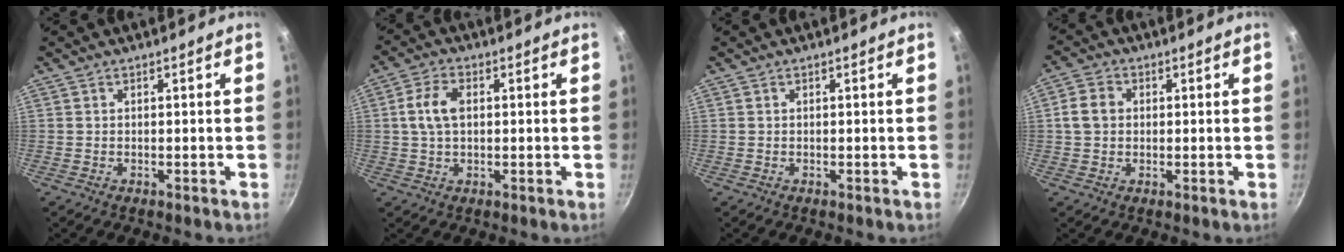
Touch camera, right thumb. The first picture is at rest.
{"total": 6.4, "force": [0.9, 3.8, 5.1], "torque": [-0.100, 0.011, 0.012]}
{"total": 0.0}
{"total": 4.9, "force": [0.5, 4.0, 2.8], "torque": [-0.043, 0.008, 0.000]}